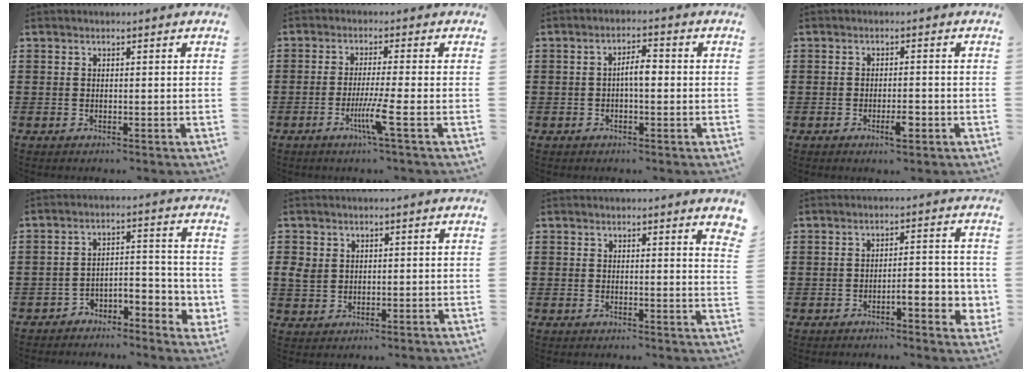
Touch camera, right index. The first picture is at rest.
{"total": 5.6, "force": [-2.2, -0.4, 5.1], "torque": [-0.100, -0.020, -0.043]}
{"total": 3.3, "force": [-0.3, 1.0, 3.1], "torque": [-0.057, 0.006, -0.008]}
{"total": 3.0, "force": [-1.4, 0.8, 2.5], "torque": [-0.048, -0.001, -0.028]}
{"total": 3.7, "force": [-3.1, 1.5, 1.3], "torque": [-0.027, 0.006, -0.065]}
{"total": 2.7, "force": [0.9, 2.3, 1.0], "torque": [-0.036, 0.006, 0.014]}
{"total": 1.7, "force": [1.4, -0.1, 1.0], "torque": [-0.015, -0.003, 0.023]}
{"total": 5.3, "force": [-1.9, 1.4, 4.8], "torque": [-0.071, -0.001, -0.032]}